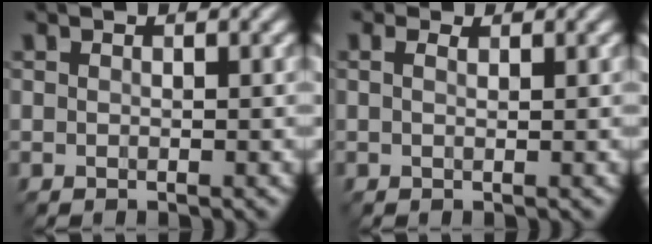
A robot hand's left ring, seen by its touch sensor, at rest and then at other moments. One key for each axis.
{"total": 1.6, "fx": 0.9, "fy": 0.8, "fz": 1.0, "tx": -0.017, "ty": 0.005, "tz": -0.003}